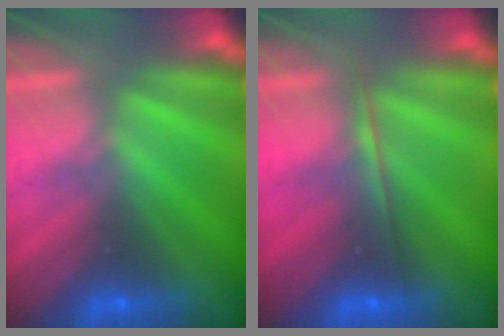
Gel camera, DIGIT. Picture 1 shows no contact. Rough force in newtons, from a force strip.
{"total": 1.7}